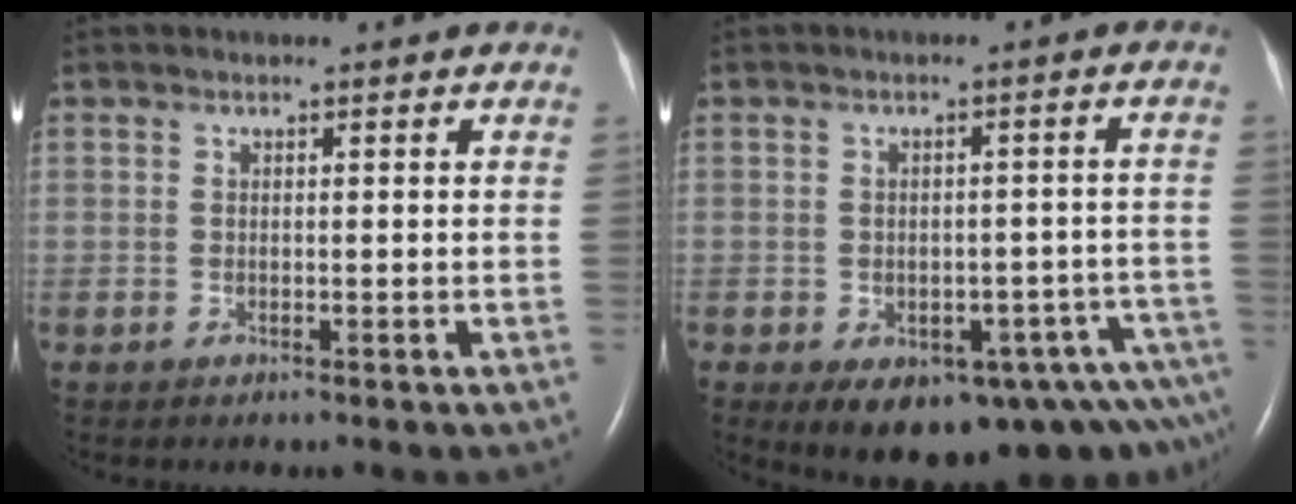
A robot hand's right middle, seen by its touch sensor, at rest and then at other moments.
{"total": 13.4, "force": [-8.5, 5.8, 8.6], "torque": [-0.069, 0.020, -0.101]}